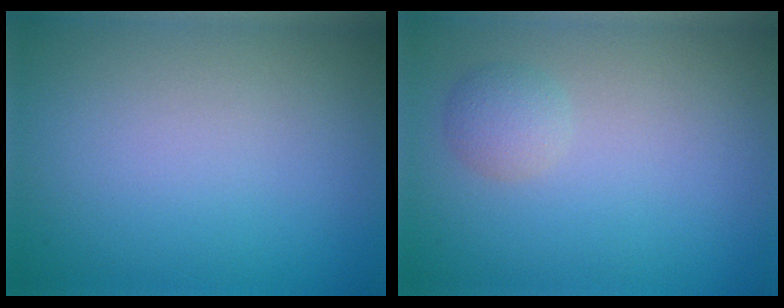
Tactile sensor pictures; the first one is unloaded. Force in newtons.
{"total": 1.5, "press": 1.5, "slide": 0.0}